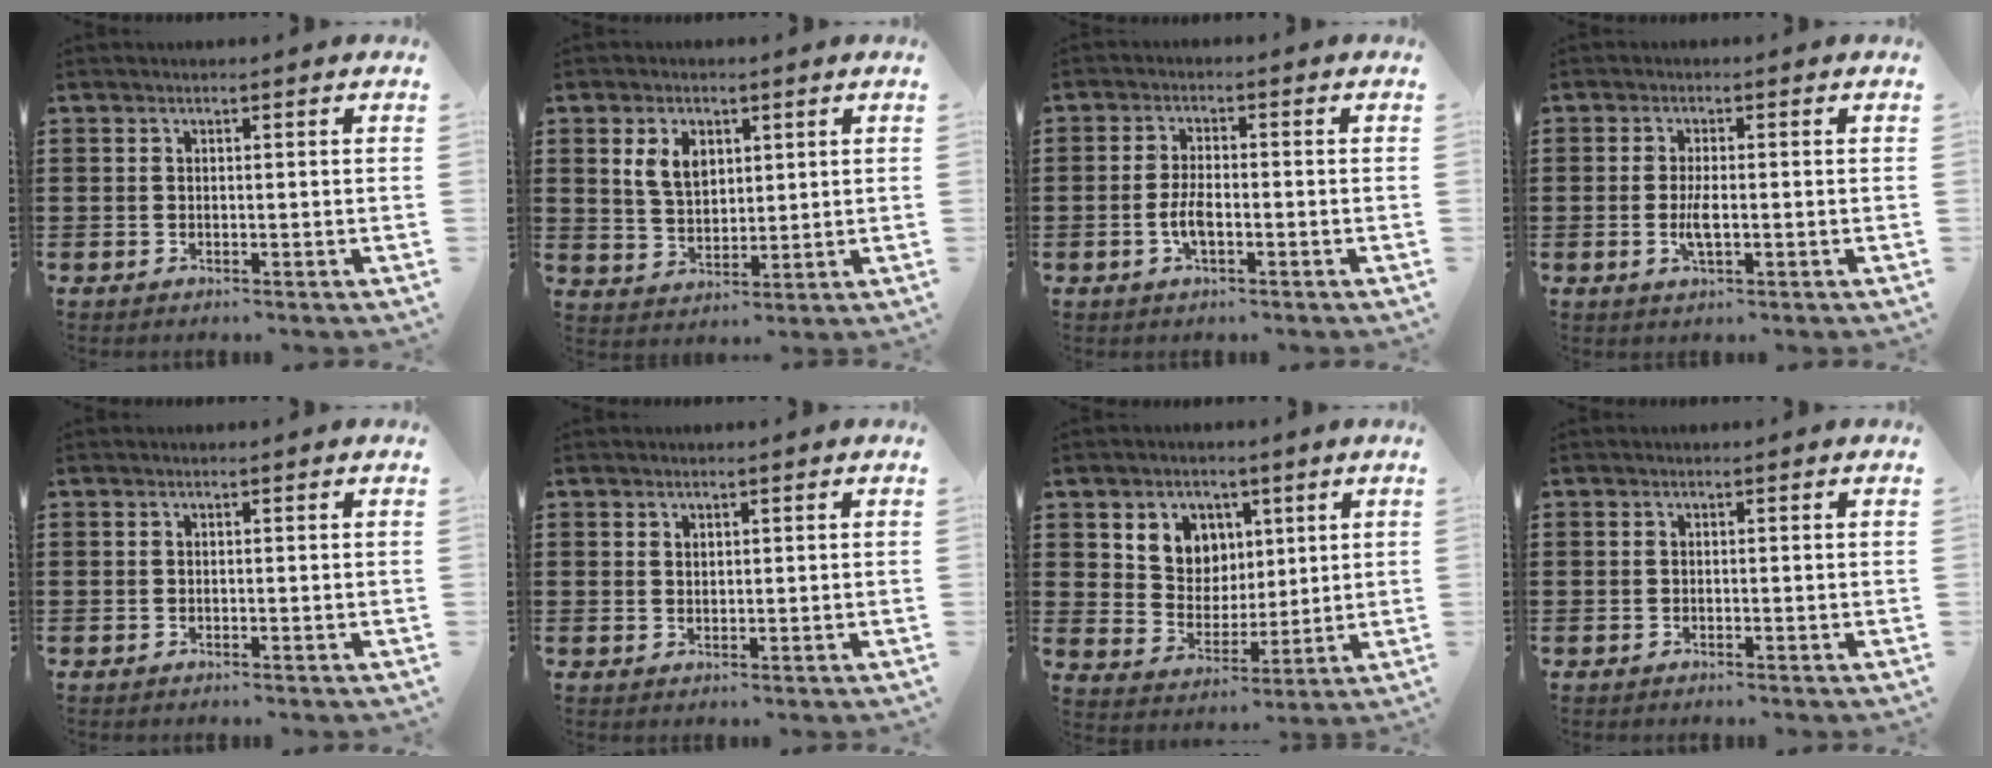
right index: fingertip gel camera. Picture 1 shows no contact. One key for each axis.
{"total": 5.3, "fx": 2.0, "fy": 3.5, "fz": 3.4, "tx": -0.079, "ty": 0.012, "tz": 0.036}
{"total": 3.9, "fx": -1.1, "fy": 1.5, "fz": 3.5, "tx": -0.084, "ty": -0.002, "tz": -0.025}
{"total": 3.3, "fx": -0.7, "fy": 1.0, "fz": 3.1, "tx": -0.067, "ty": -0.004, "tz": -0.017}
{"total": 0.0}
{"total": 1.1, "fx": 0.9, "fy": 0.6, "fz": 0.1, "tx": -0.004, "ty": 0.002, "tz": 0.018}
{"total": 6.2, "fx": 3.0, "fy": 5.4, "fz": 0.6, "tx": -0.040, "ty": -0.003, "tz": 0.052}
{"total": 0.0}